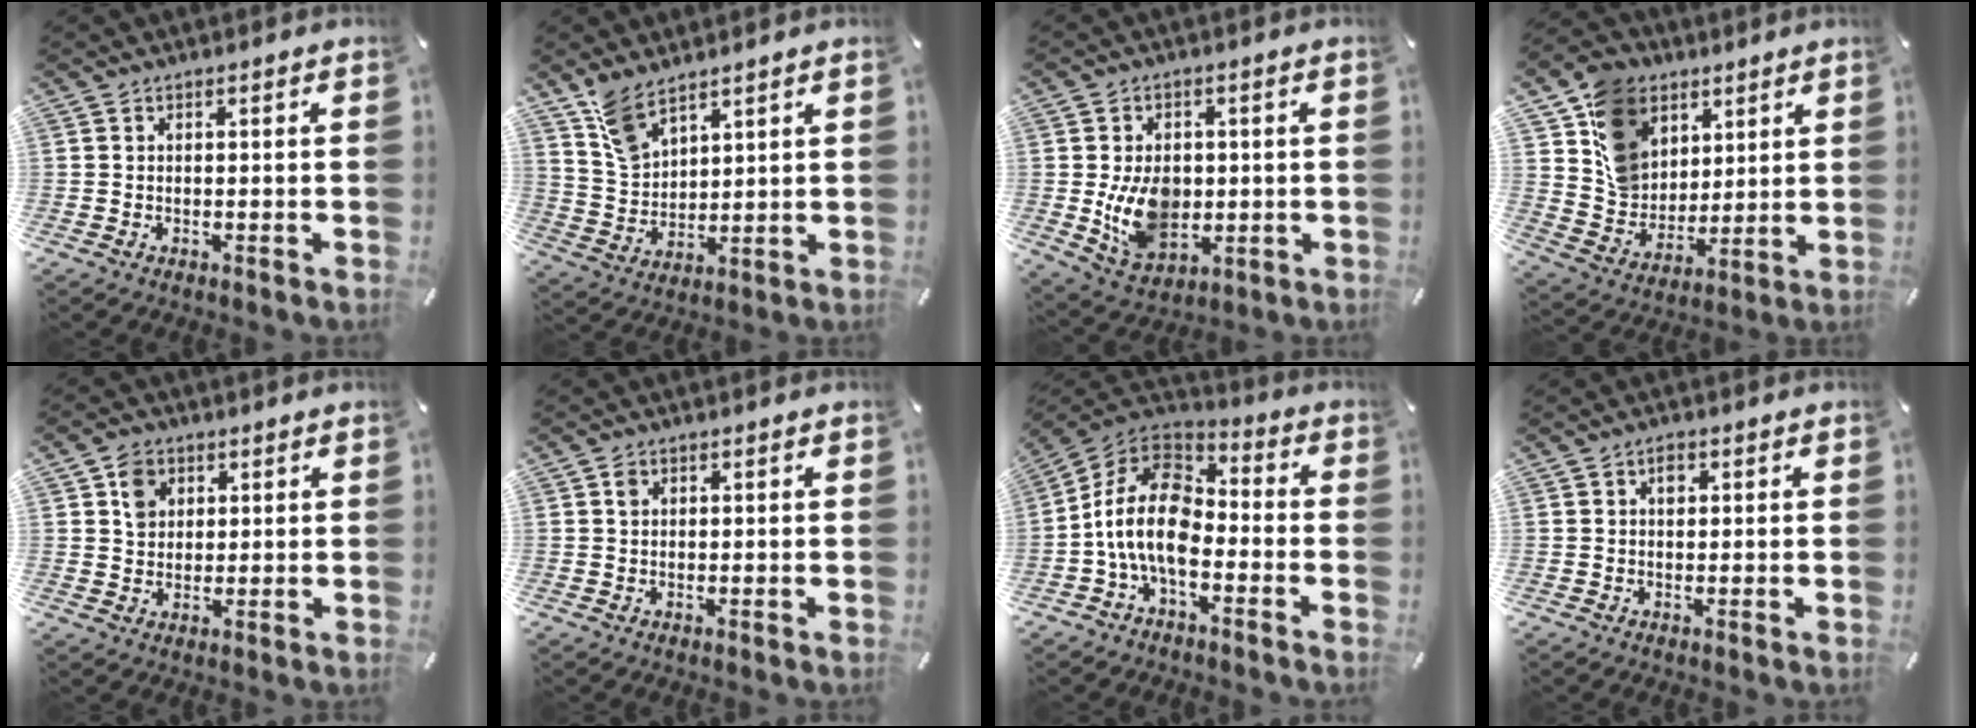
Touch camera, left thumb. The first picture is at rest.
{"total": 8.2, "force": [6.3, 4.2, 3.1], "torque": [-0.074, -0.026, 0.122]}
{"total": 11.4, "force": [-0.3, 8.6, 7.4], "torque": [-0.132, -0.004, -0.006]}
{"total": 13.9, "force": [6.1, 11.4, 5.0], "torque": [-0.104, -0.026, 0.125]}
{"total": 5.4, "force": [2.0, 4.7, 2.0], "torque": [-0.027, 0.000, 0.034]}
{"total": 1.4, "force": [0.4, 1.2, 0.6], "torque": [-0.005, 0.003, 0.005]}
{"total": 15.9, "force": [-4.8, 9.6, 11.7], "torque": [-0.244, 0.024, -0.089]}
{"total": 3.1, "force": [1.1, 1.7, 2.3], "torque": [-0.035, -0.001, 0.015]}